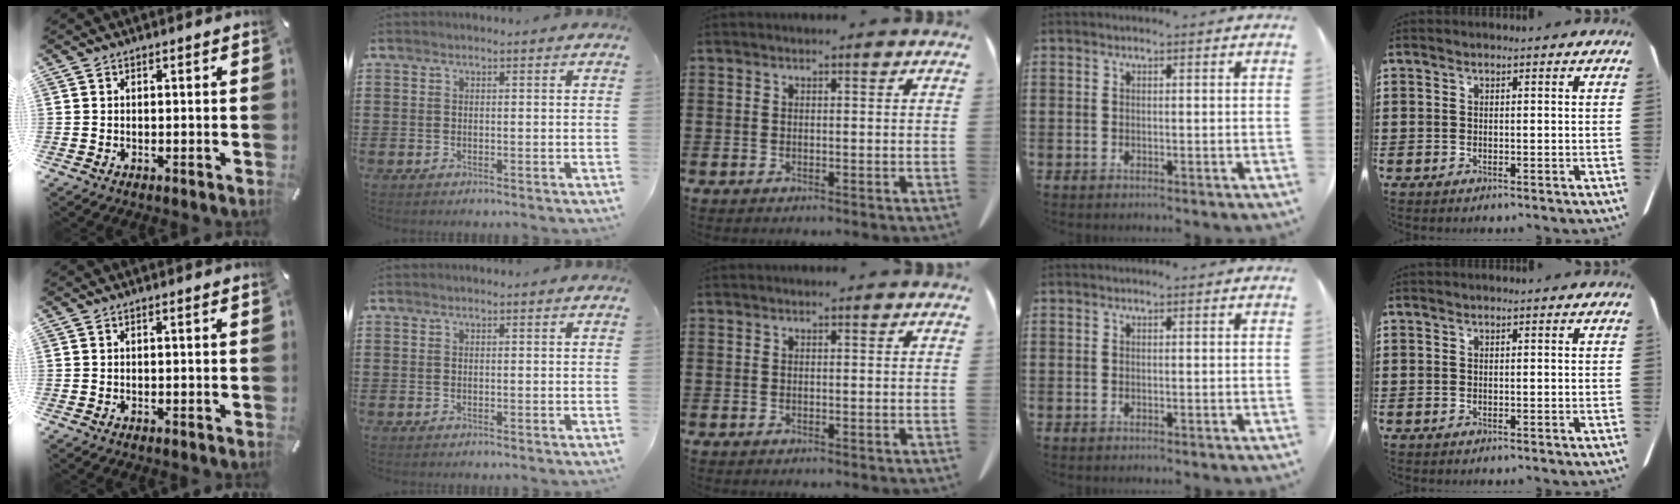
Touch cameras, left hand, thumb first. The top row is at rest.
{}